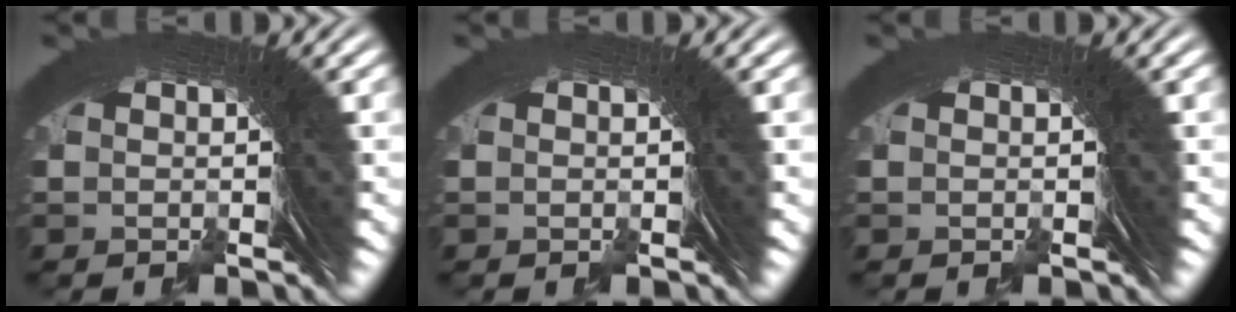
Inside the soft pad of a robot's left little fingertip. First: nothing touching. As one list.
[{"total": 0.0}, {"total": 0.0}]